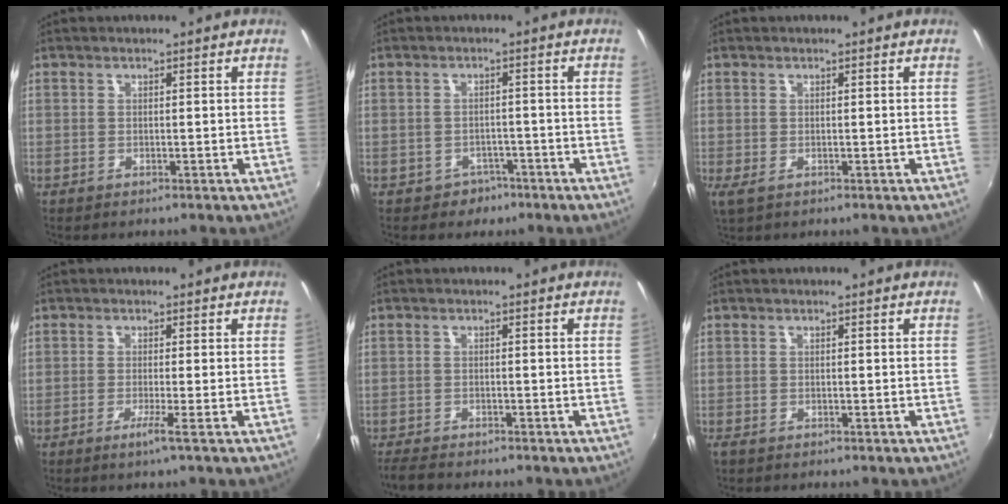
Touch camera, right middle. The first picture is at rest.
{"total": 3.9, "force": [-2.4, 3.1, 0.5], "torque": [-0.021, 0.004, -0.030]}
{"total": 1.7, "force": [-0.3, 0.7, 1.5], "torque": [-0.031, -0.008, -0.003]}
{"total": 2.1, "force": [-1.0, -0.9, 1.7], "torque": [-0.035, -0.009, -0.025]}
{"total": 3.3, "force": [-3.1, 0.4, 1.1], "torque": [-0.031, -0.019, -0.061]}
{"total": 1.0, "force": [-0.8, 0.5, 0.3], "torque": [-0.007, -0.005, -0.015]}